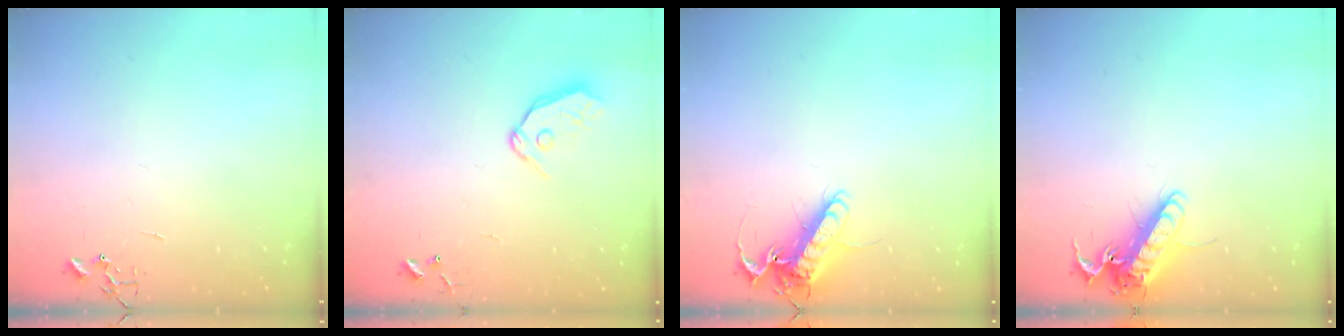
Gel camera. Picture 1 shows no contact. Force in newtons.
{"total": 8.7, "press": 8.7, "slide": 1.0}
{"total": 13.7, "press": 13.5, "slide": 2.3}
{"total": 13.4, "press": 13.2, "slide": 2.5}